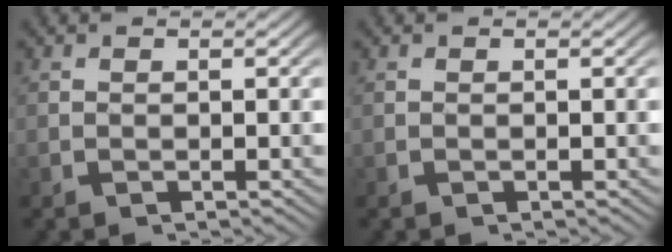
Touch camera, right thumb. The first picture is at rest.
{"total": 0.0}